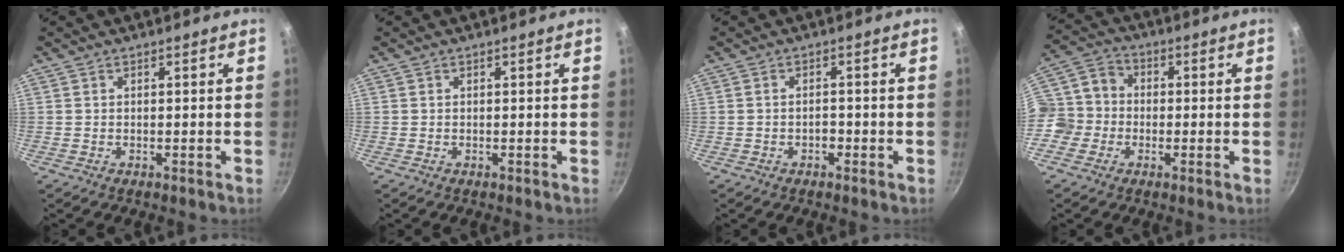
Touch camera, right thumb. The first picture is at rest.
{"total": 0.0}
{"total": 1.4, "force": [-0.8, 0.9, 0.8], "torque": [-0.008, 0.012, -0.009]}
{"total": 9.0, "force": [-2.0, 8.0, 3.6], "torque": [-0.034, 0.025, -0.060]}